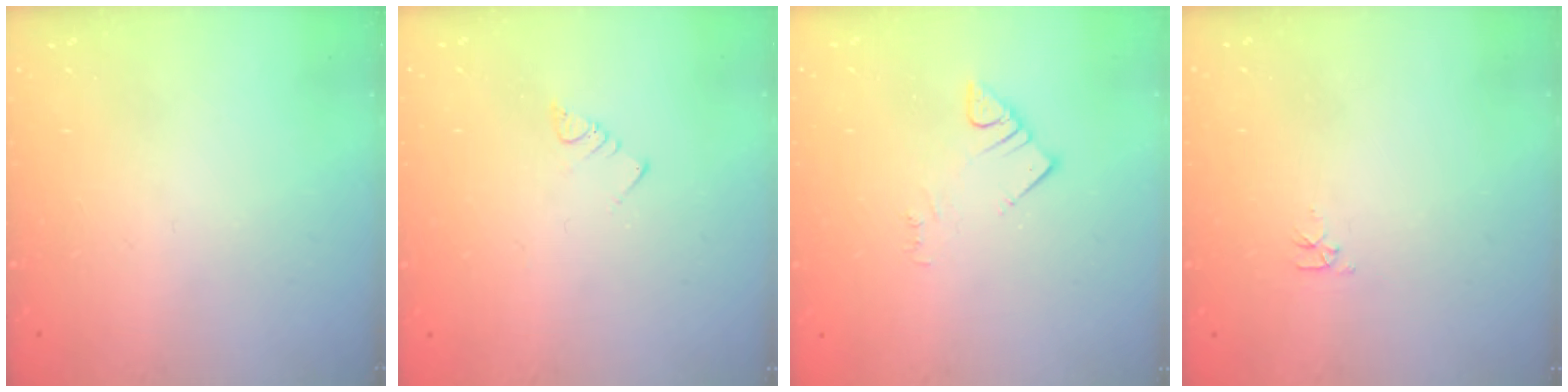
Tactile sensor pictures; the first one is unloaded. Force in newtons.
{"total": 3.0, "press": 3.0, "slide": 0.2}
{"total": 2.8, "press": 2.8, "slide": 0.2}
{"total": 2.8, "press": 2.7, "slide": 0.4}